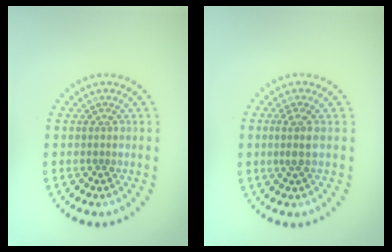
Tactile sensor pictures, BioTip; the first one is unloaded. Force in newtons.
{"total": 1.5, "press": 1.2, "slide": 0.8}